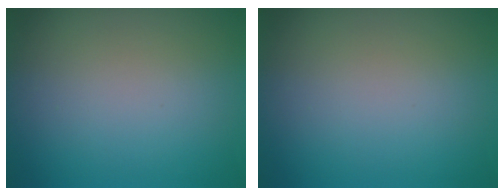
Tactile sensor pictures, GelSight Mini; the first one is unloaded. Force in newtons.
{"total": 0.0}